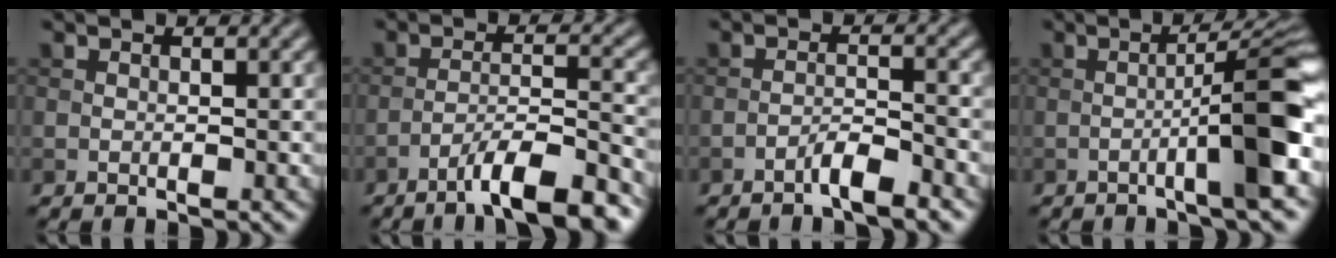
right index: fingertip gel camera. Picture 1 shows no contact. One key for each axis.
{"total": 7.8, "fx": -5.6, "fy": 1.3, "fz": 5.3, "tx": -0.076, "ty": 0.014, "tz": -0.091}
{"total": 2.4, "fx": -1.8, "fy": 0.2, "fz": 1.6, "tx": -0.028, "ty": 0.009, "tz": -0.036}
{"total": 7.0, "fx": -1.8, "fy": 0.5, "fz": 6.8, "tx": -0.096, "ty": 0.020, "tz": -0.039}